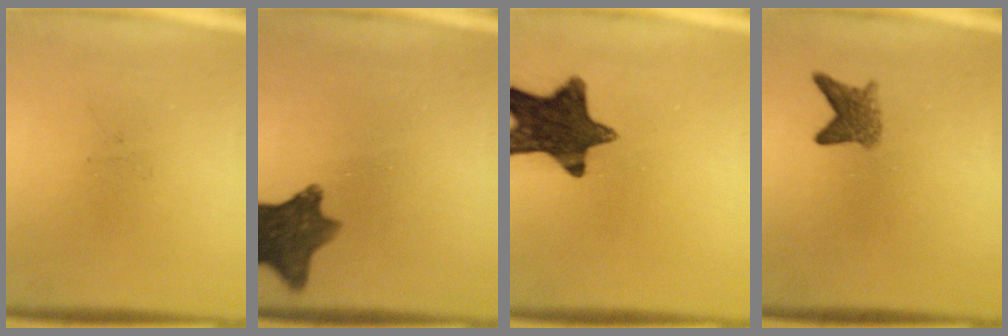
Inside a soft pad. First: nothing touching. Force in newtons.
{"total": 9.9}
{"total": 14.0}
{"total": 3.2}